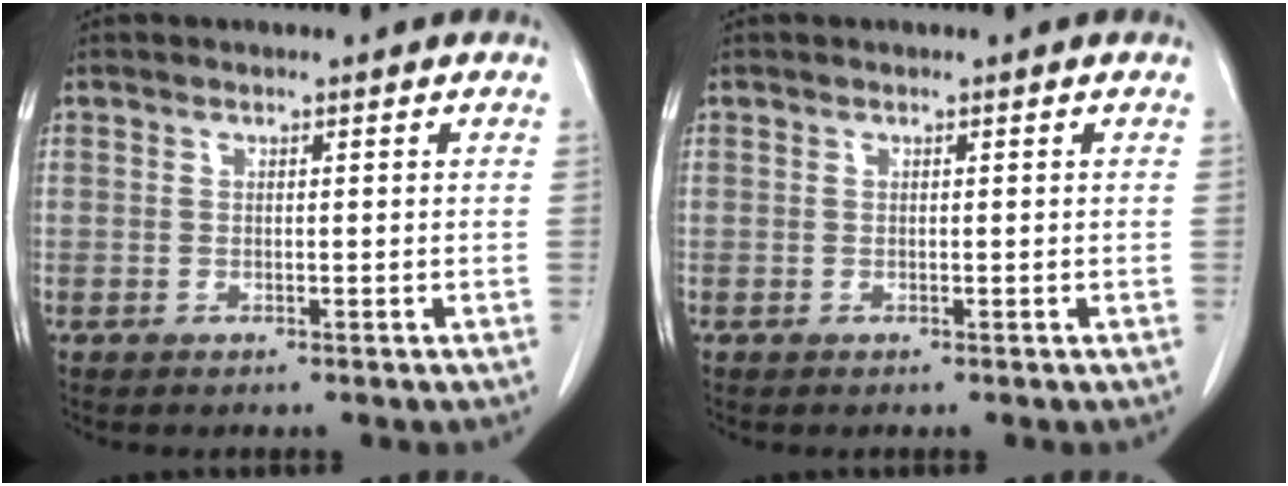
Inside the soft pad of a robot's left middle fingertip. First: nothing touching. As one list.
[{"total": 0.0}]